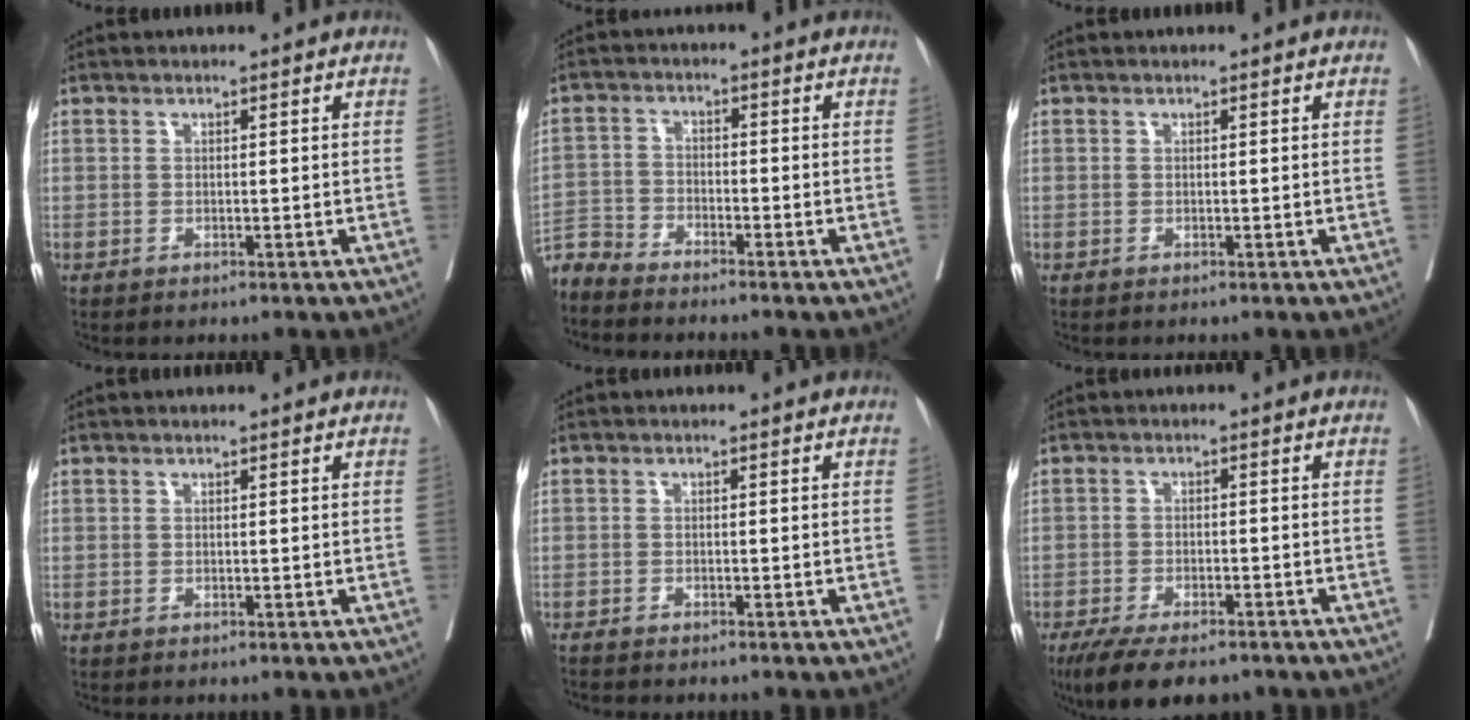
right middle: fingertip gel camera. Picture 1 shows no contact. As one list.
[{"total": 4.3, "force": [-4.3, 0.0, -0.2], "torque": [0.011, -0.010, -0.085]}, {"total": 0.0}, {"total": 0.0}, {"total": 2.6, "force": [-2.4, -0.1, 1.0], "torque": [-0.015, -0.002, -0.037]}, {"total": 10.0, "force": [-7.7, 3.3, 5.5], "torque": [-0.080, -0.010, -0.118]}]